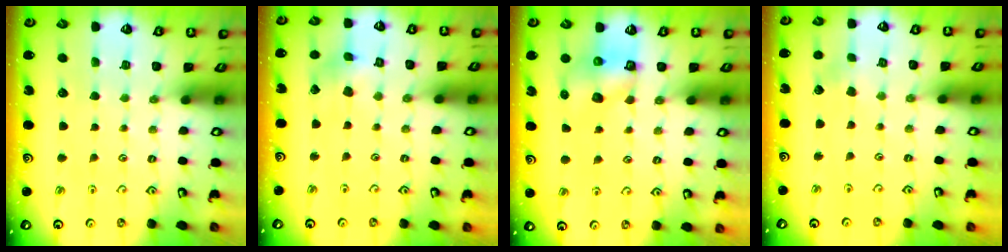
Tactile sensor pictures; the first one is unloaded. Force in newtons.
{"total": 5.8, "press": 5.8, "slide": 0.6}
{"total": 6.4, "press": 6.3, "slide": 0.8}
{"total": 1.6, "press": 1.6, "slide": 0.2}